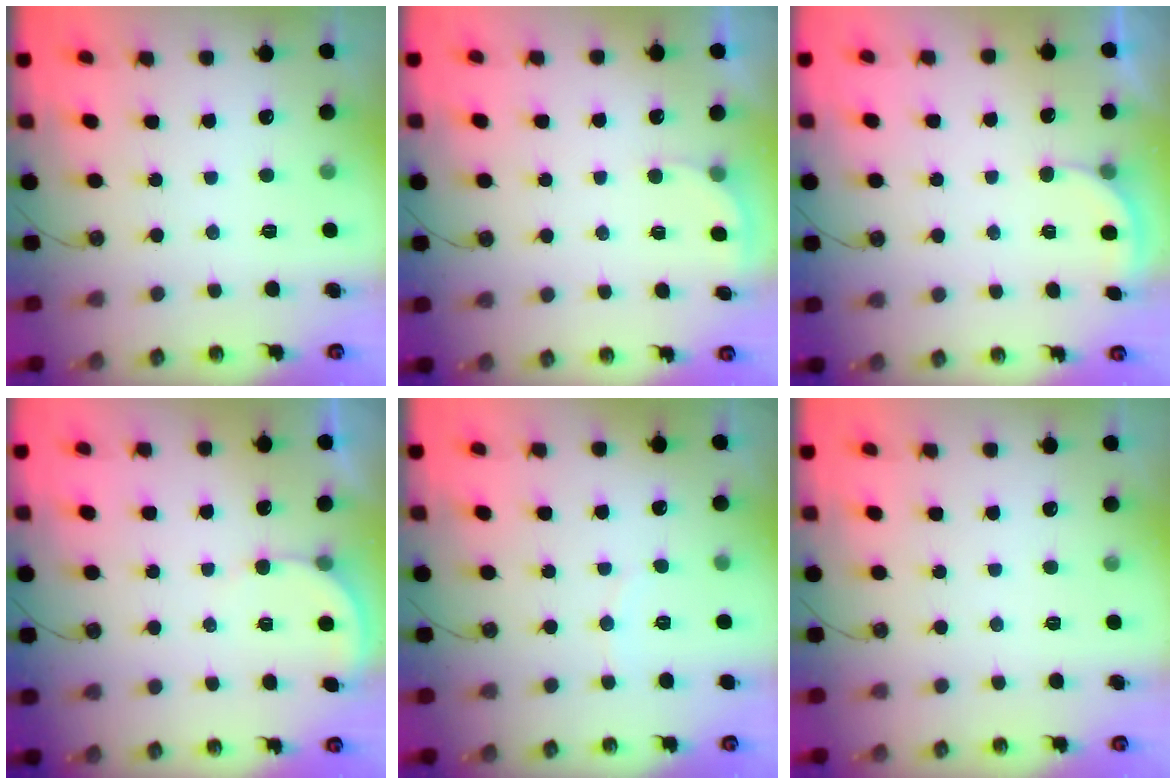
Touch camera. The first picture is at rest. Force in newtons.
{"total": 2.3, "press": 2.3, "slide": 0.5}
{"total": 2.6, "press": 2.5, "slide": 0.6}
{"total": 2.7, "press": 2.7, "slide": 0.1}
{"total": 2.6, "press": 2.6, "slide": 0.3}
{"total": 0.0}